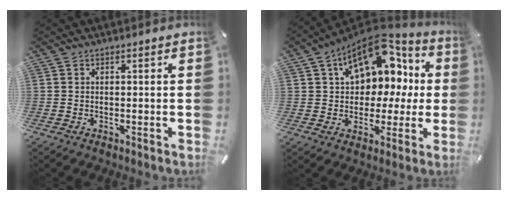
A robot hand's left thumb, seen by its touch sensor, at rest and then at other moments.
{"total": 15.3, "force": [6.8, 10.5, 8.6], "torque": [-0.124, -0.047, 0.122]}